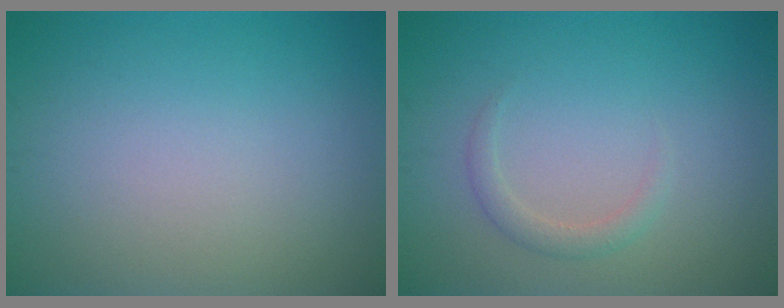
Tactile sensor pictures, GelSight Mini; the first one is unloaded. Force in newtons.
{"total": 1.4, "press": 1.4, "slide": 0.1}